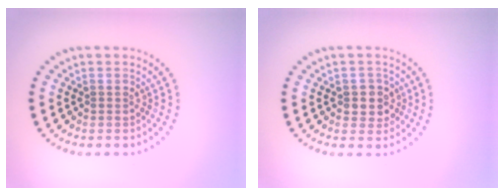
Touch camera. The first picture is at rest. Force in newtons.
{"total": 2.1, "press": 2.0, "slide": 0.8}